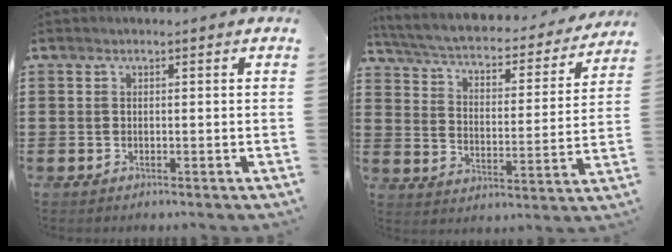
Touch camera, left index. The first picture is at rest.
{"total": 3.3, "force": [2.9, 0.6, 1.4], "torque": [-0.046, -0.027, 0.041]}